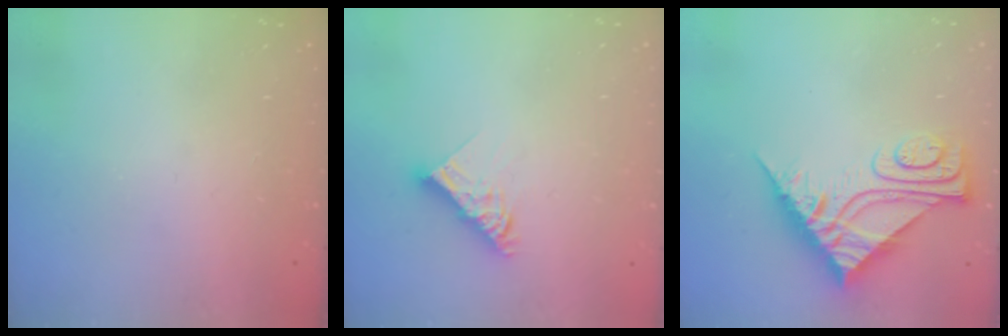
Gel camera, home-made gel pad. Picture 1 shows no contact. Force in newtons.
{"total": 9.8, "press": 9.8, "slide": 0.8}
{"total": 11.4, "press": 11.4, "slide": 1.1}